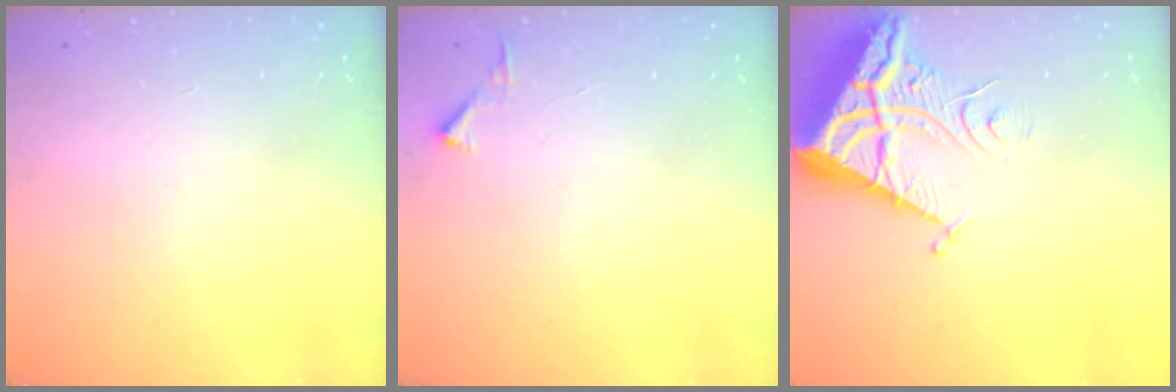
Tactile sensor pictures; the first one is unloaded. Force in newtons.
{"total": 2.8, "press": 2.8, "slide": 0.3}
{"total": 9.6, "press": 9.5, "slide": 1.1}